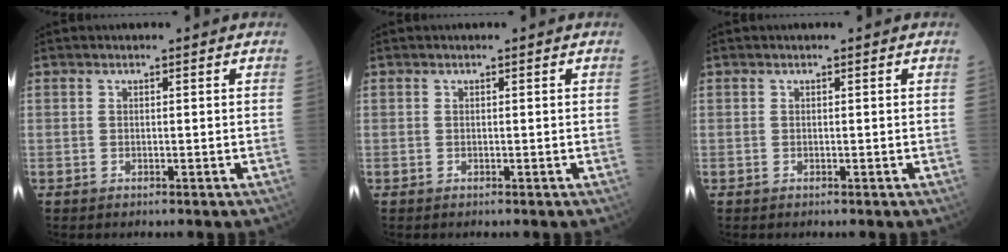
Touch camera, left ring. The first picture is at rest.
{"total": 0.0}
{"total": 0.0}